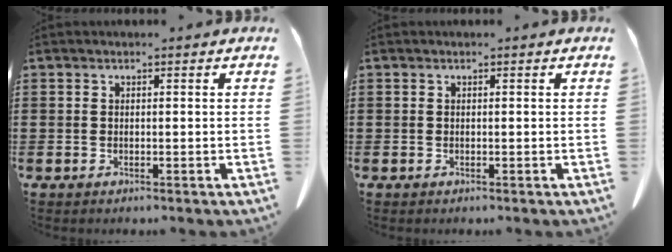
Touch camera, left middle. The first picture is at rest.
{"total": 0.0}